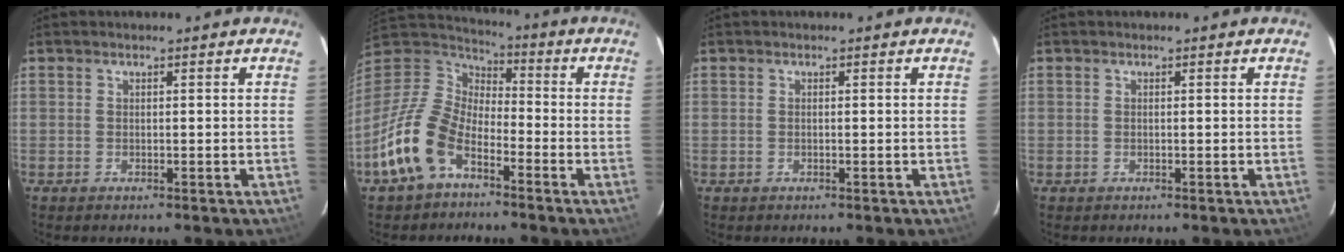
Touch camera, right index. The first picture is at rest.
{"total": 14.9, "force": [-7.9, 8.4, 9.4], "torque": [-0.199, 0.002, -0.160]}
{"total": 0.0}
{"total": 0.0}